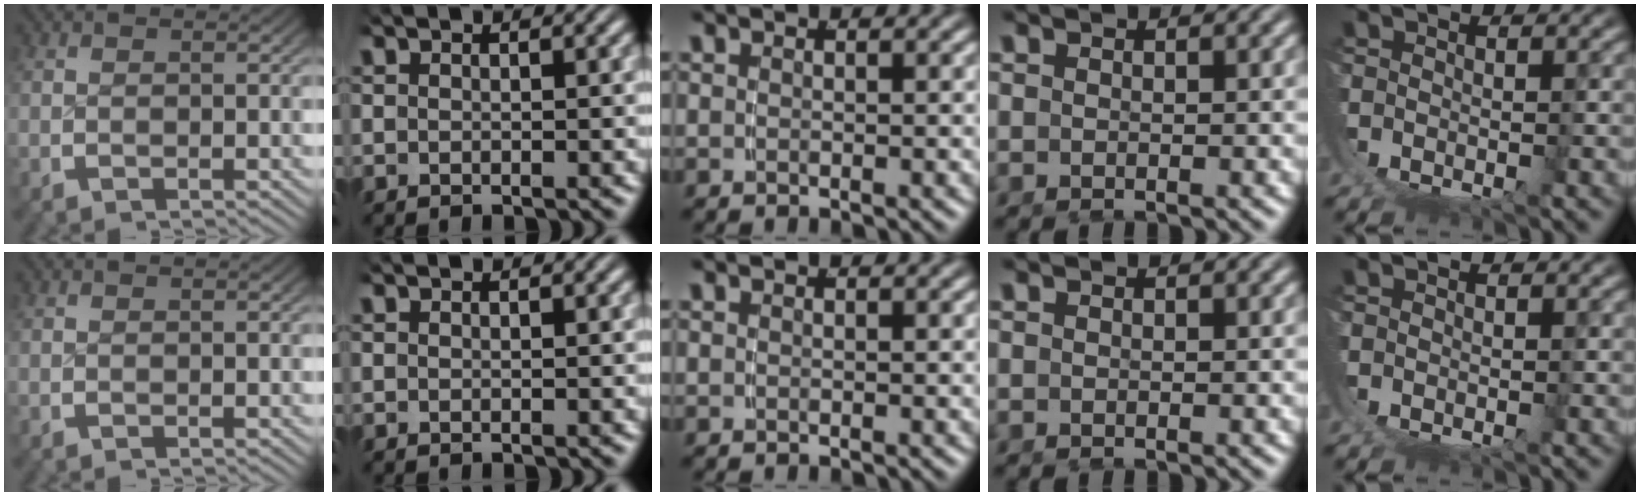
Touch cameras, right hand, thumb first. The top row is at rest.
{}